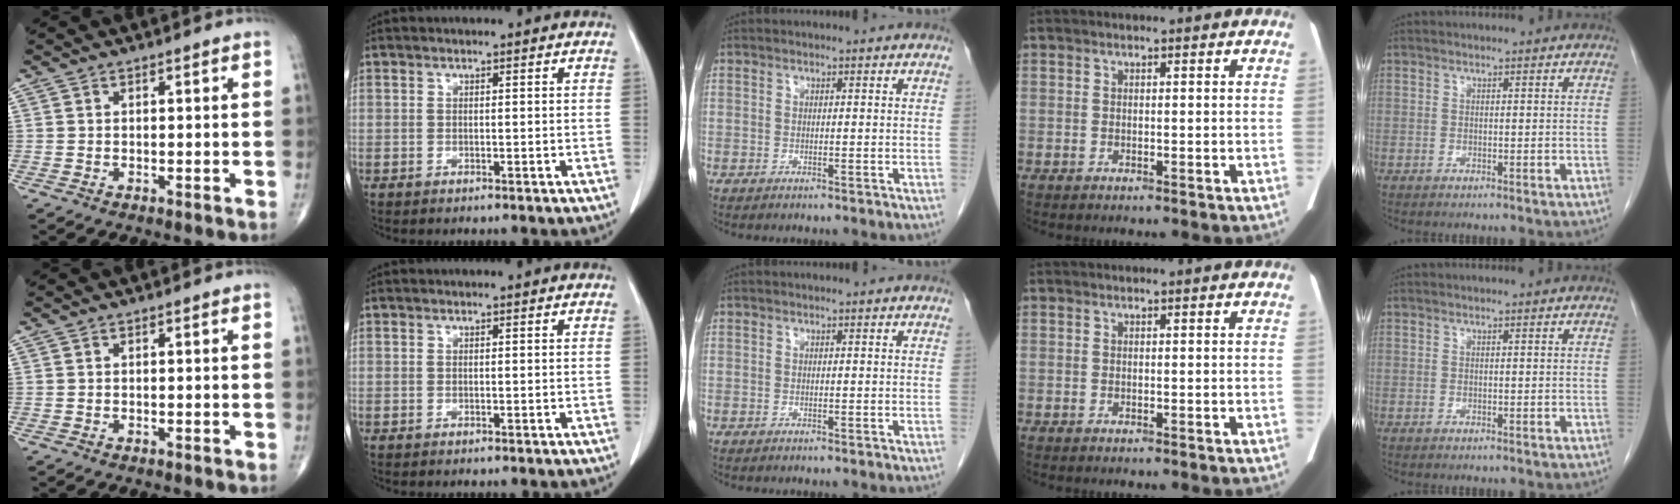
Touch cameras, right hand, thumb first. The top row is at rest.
{}